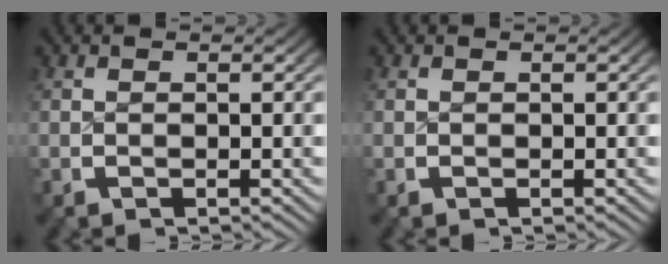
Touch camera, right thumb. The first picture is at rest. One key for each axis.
{"total": 0.0}